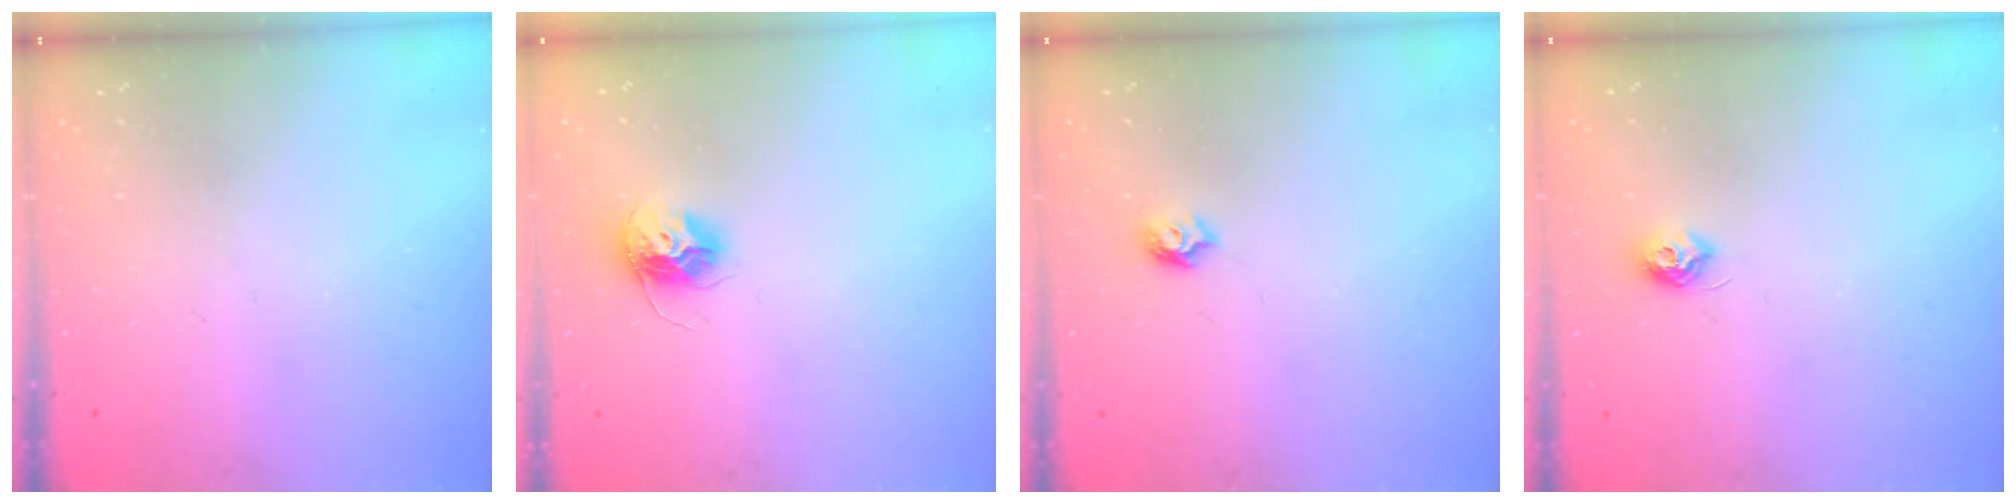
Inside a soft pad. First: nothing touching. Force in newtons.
{"total": 10.7, "press": 10.7, "slide": 0.7}
{"total": 5.1, "press": 5.1, "slide": 0.6}
{"total": 7.2, "press": 7.2, "slide": 0.5}